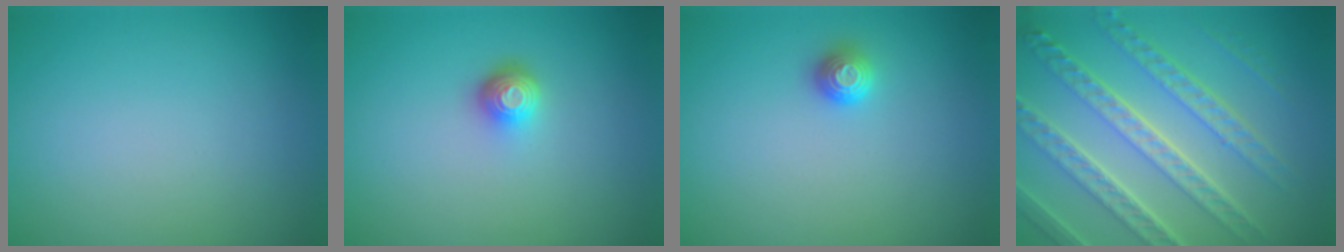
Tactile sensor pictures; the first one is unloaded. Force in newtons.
{"total": 1.7, "press": 1.3, "slide": 1.2}
{"total": 1.1, "press": 1.1, "slide": 0.4}
{"total": 8.2, "press": 5.8, "slide": 5.8}